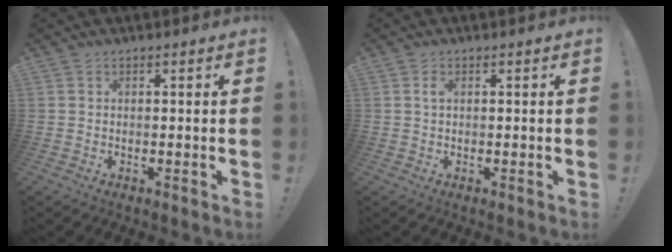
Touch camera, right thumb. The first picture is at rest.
{"total": 1.1, "force": [0.3, 0.5, 1.0], "torque": [-0.018, 0.003, 0.004]}